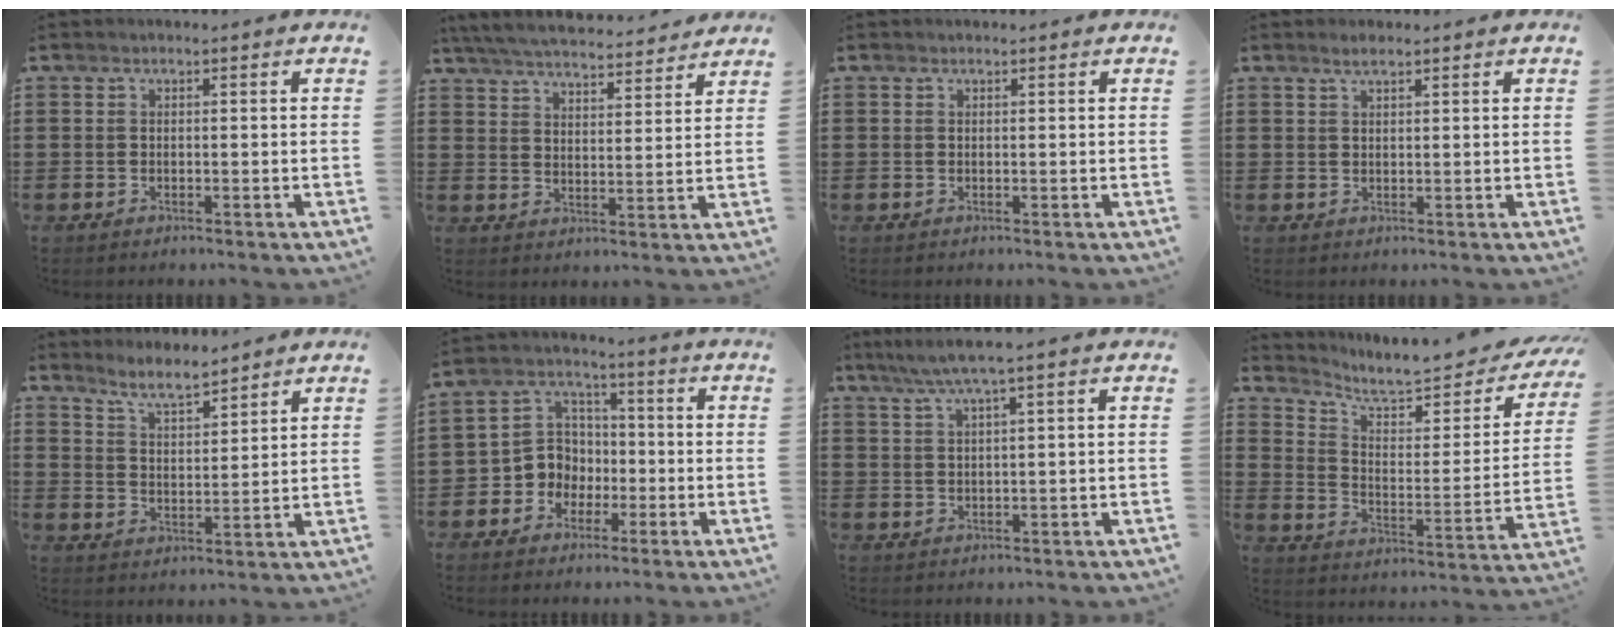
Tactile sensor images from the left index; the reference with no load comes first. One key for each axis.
{"total": 5.6, "fx": 5.4, "fy": 0.2, "fz": 1.2, "tx": -0.047, "ty": -0.032, "tz": 0.094}
{"total": 0.0}
{"total": 1.5, "fx": 1.3, "fy": 0.3, "fz": 0.8, "tx": -0.017, "ty": 0.003, "tz": 0.023}
{"total": 5.2, "fx": 4.9, "fy": 0.3, "fz": 1.8, "tx": -0.052, "ty": -0.016, "tz": 0.088}
{"total": 6.4, "fx": -1.9, "fy": 5.9, "fz": 1.5, "tx": -0.069, "ty": 0.004, "tz": -0.044}
{"total": 3.5, "fx": 1.9, "fy": -0.5, "fz": 2.9, "tx": -0.061, "ty": -0.001, "tz": 0.031}
{"total": 6.5, "fx": 5.6, "fy": 1.2, "fz": 2.9, "tx": -0.077, "ty": -0.042, "tz": 0.092}